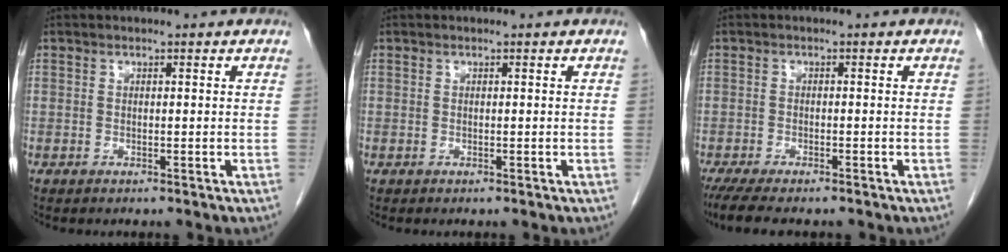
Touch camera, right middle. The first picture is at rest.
{"total": 0.0}
{"total": 7.3, "force": [-5.9, 1.7, 4.0], "torque": [-0.062, -0.014, -0.093]}